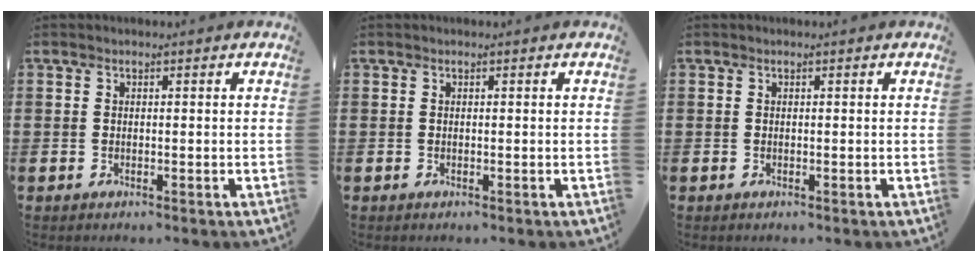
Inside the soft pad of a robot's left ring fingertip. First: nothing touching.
{"total": 0.0}
{"total": 0.0}